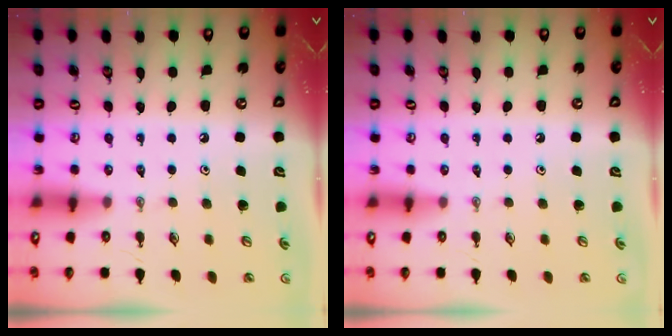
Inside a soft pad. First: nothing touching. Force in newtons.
{"total": 0.0}